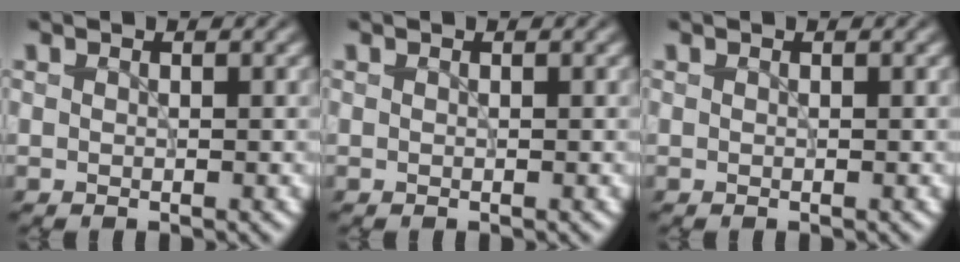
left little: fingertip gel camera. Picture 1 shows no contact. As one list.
[{"total": 0.0}, {"total": 0.0}]